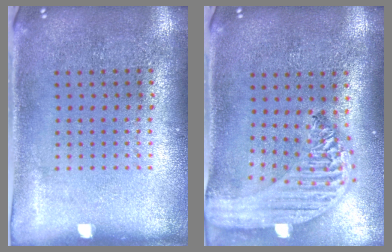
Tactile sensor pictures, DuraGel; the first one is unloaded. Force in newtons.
{"total": 2.5, "press": 2.1, "slide": 1.3}